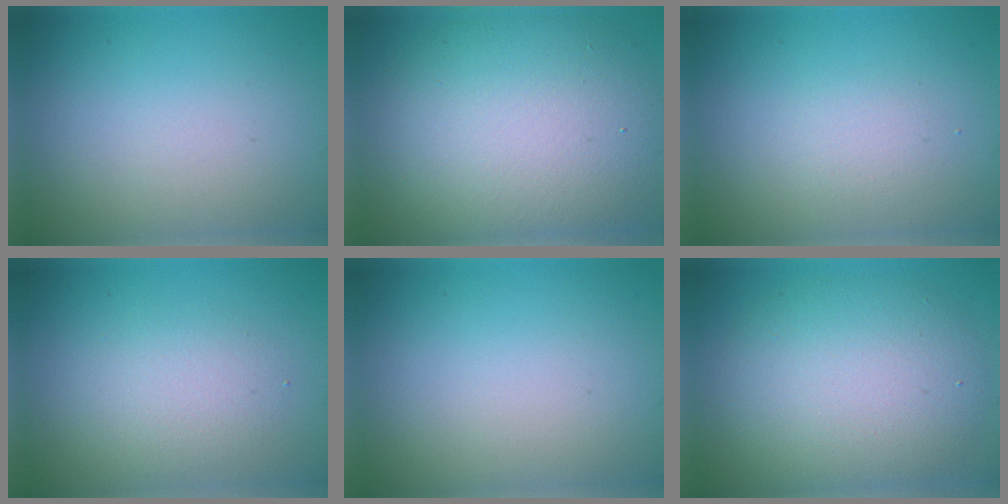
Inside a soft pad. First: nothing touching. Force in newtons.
{"total": 11.9, "press": 11.9, "slide": 1.1}
{"total": 1.3, "press": 1.3, "slide": 0.0}
{"total": 2.5, "press": 2.5, "slide": 0.2}
{"total": 0.0}
{"total": 7.5, "press": 7.5, "slide": 0.2}